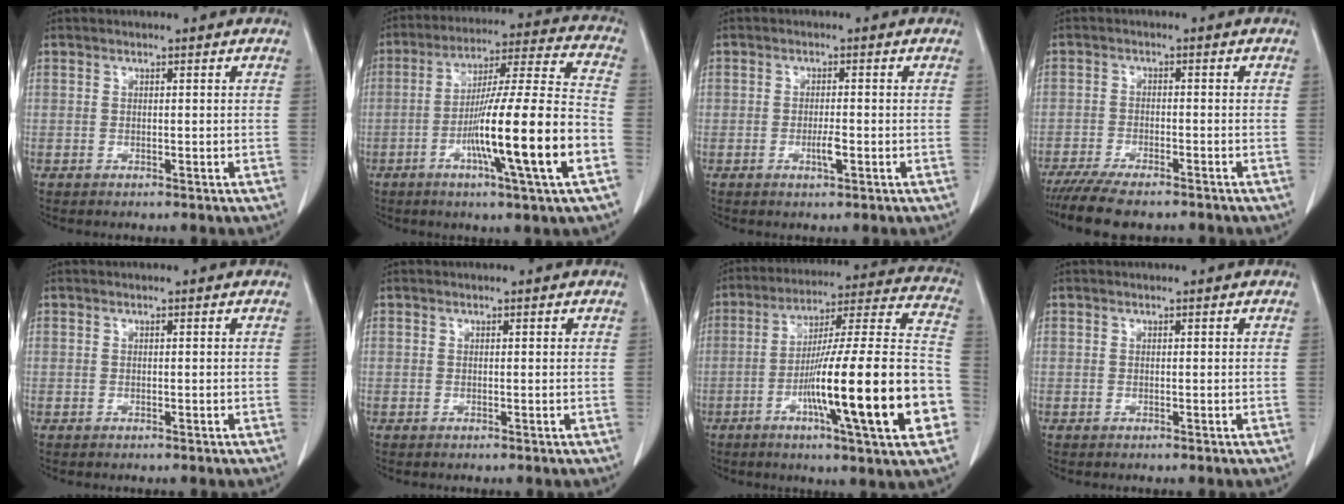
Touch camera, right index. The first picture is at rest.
{"total": 18.4, "force": [-5.9, -0.6, 17.4], "torque": [-0.289, -0.004, -0.101]}
{"total": 2.2, "force": [-0.8, 0.4, 2.0], "torque": [-0.037, -0.001, -0.013]}
{"total": 9.1, "force": [-7.6, 1.8, 4.5], "torque": [-0.066, -0.015, -0.122]}
{"total": 0.0}
{"total": 0.0}
{"total": 24.8, "force": [-7.6, 0.9, 23.6], "torque": [-0.314, -0.002, -0.123]}
{"total": 0.0}